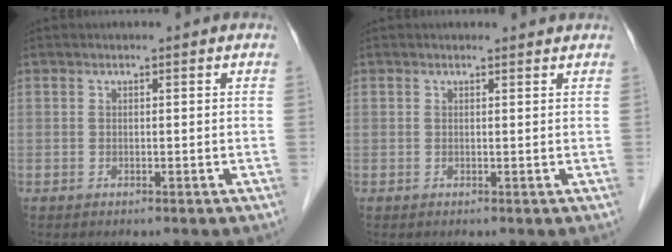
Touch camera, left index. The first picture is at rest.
{"total": 1.1, "force": [1.1, 0.0, 0.0], "torque": [-0.012, -0.003, 0.009]}